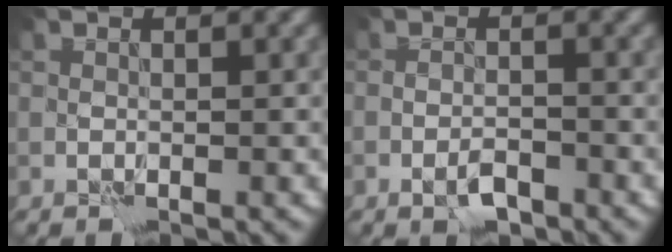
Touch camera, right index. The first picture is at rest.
{"total": 1.6, "force": [-1.0, 0.6, 1.1], "torque": [-0.018, 0.000, -0.020]}